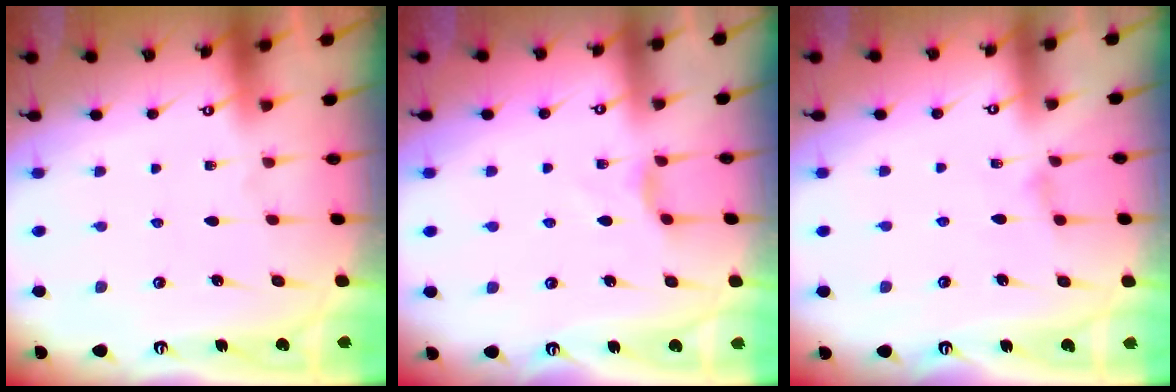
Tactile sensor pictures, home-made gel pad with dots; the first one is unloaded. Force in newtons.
{"total": 3.3, "press": 3.3, "slide": 0.6}
{"total": 1.6, "press": 1.6, "slide": 0.4}